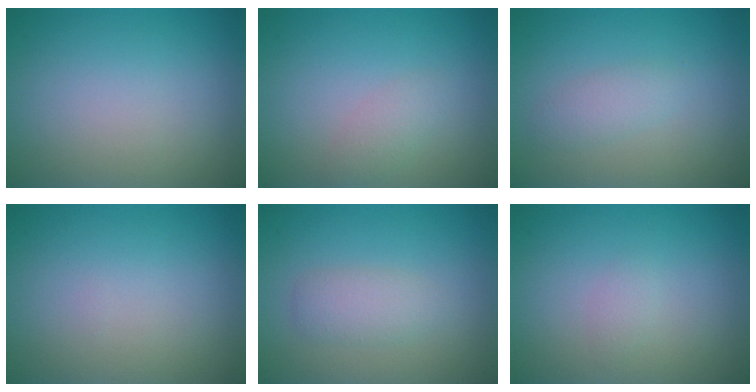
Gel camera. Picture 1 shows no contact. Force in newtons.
{"total": 1.5, "press": 1.5, "slide": 0.1}
{"total": 1.6, "press": 1.6, "slide": 0.0}
{"total": 0.0}
{"total": 2.0, "press": 2.0, "slide": 0.2}
{"total": 0.8, "press": 0.8, "slide": 0.1}